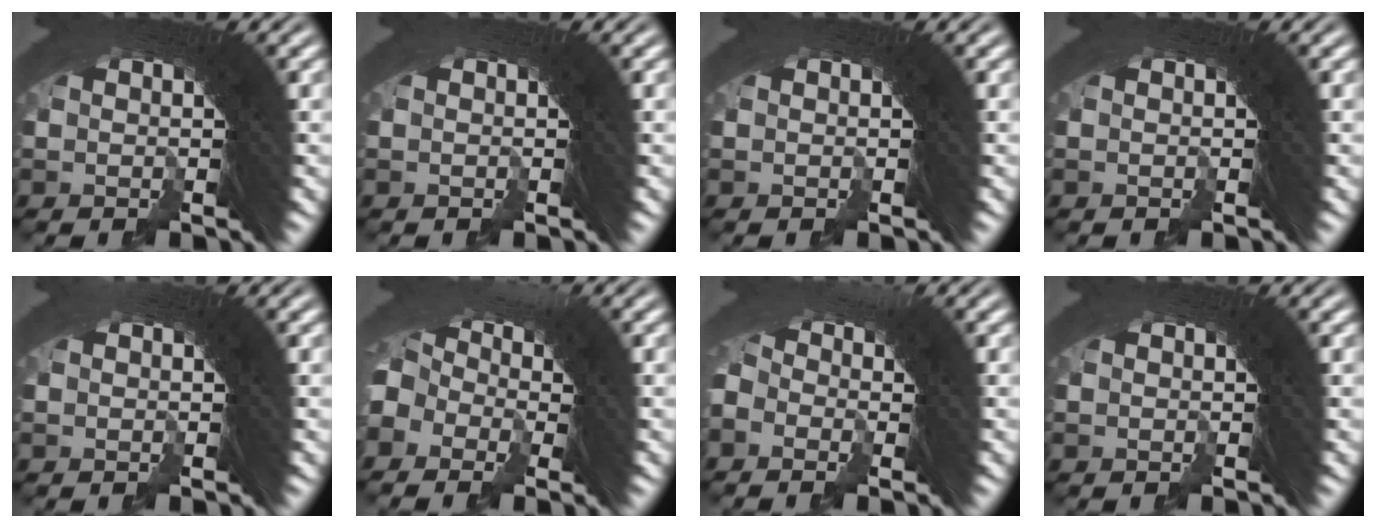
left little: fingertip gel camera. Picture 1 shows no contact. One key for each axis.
{"total": 0.0}
{"total": 0.0}
{"total": 0.0}
{"total": 0.5, "fx": -0.2, "fy": 0.0, "fz": -0.5, "tx": 0.011, "ty": 0.007, "tz": -0.005}
{"total": 2.6, "fx": -1.0, "fy": 2.1, "fz": 1.1, "tx": -0.024, "ty": -0.001, "tz": -0.016}
{"total": 1.5, "fx": -1.1, "fy": 1.0, "fz": 0.0, "tx": 0.012, "ty": 0.017, "tz": -0.031}
{"total": 0.0}